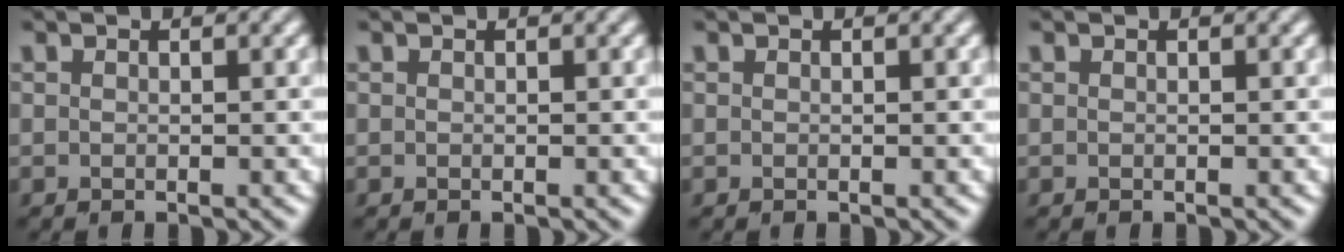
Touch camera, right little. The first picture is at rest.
{"total": 0.0}
{"total": 0.0}
{"total": 0.0}